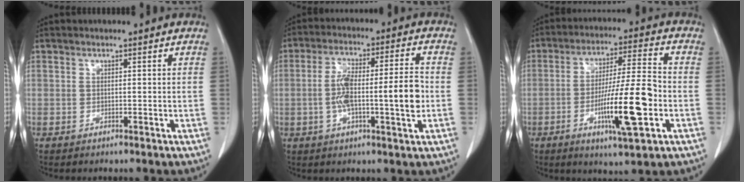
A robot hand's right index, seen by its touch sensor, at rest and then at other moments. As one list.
[{"total": 11.4, "force": [-1.5, 1.6, 11.2], "torque": [-0.195, 0.018, -0.026]}, {"total": 13.8, "force": [-4.0, 1.0, 13.1], "torque": [-0.226, -0.004, -0.066]}]